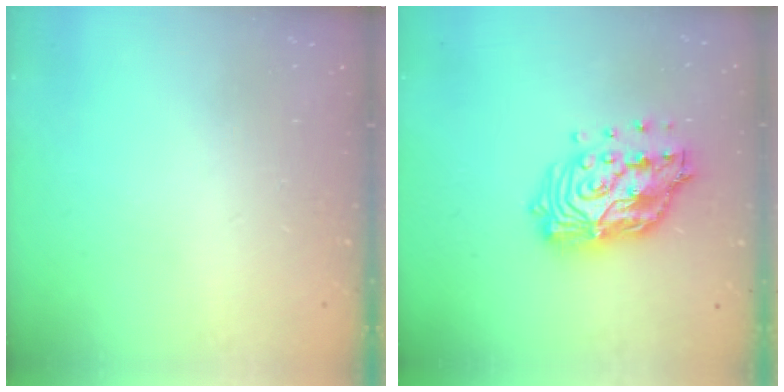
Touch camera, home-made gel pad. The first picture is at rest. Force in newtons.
{"total": 17.1, "press": 17.0, "slide": 1.5}